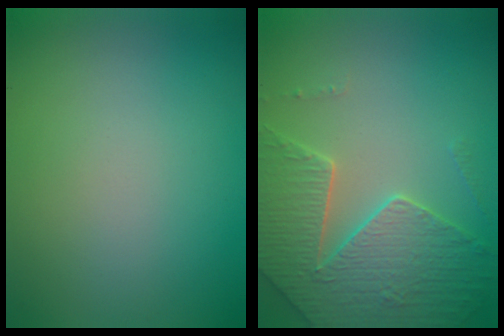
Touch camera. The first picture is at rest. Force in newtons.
{"total": 5.2, "press": 5.0, "slide": 1.4}